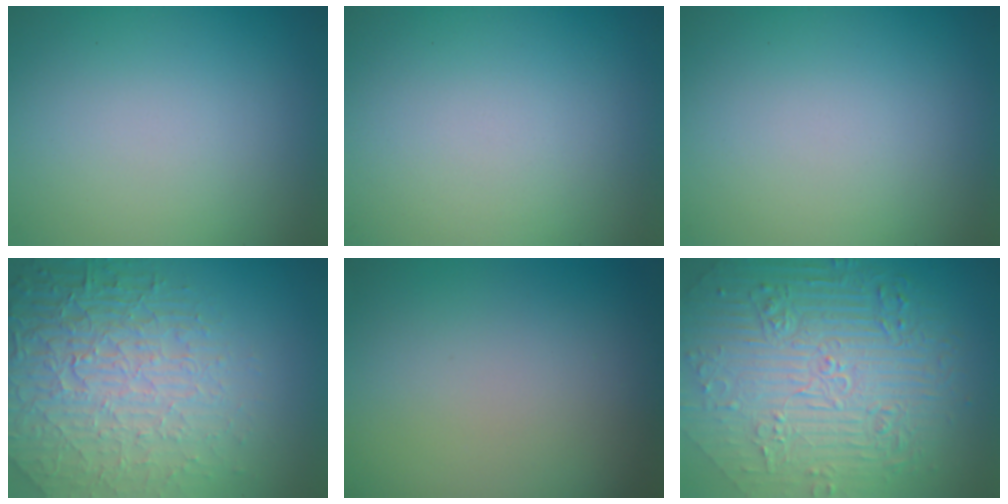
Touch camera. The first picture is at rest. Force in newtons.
{"total": 0.0}
{"total": 0.0}
{"total": 7.0, "press": 5.6, "slide": 4.2}
{"total": 0.0}
{"total": 10.9, "press": 7.3, "slide": 8.1}